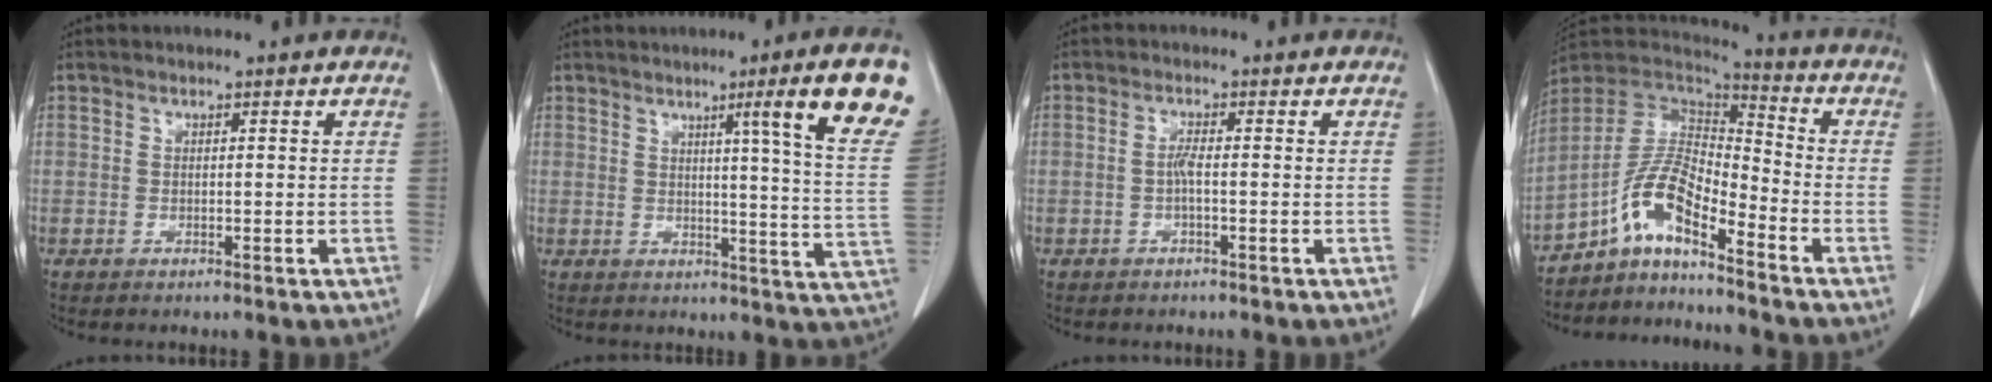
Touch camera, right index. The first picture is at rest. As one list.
[{"total": 14.2, "force": [7.6, -1.9, 11.9], "torque": [-0.148, -0.030, 0.078]}, {"total": 1.7, "force": [-0.4, 0.1, 1.6], "torque": [-0.030, 0.003, -0.007]}, {"total": 9.6, "force": [-6.4, 2.3, 6.8], "torque": [-0.142, 0.024, -0.122]}]